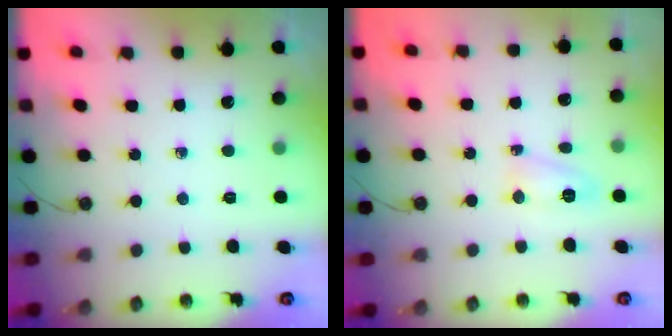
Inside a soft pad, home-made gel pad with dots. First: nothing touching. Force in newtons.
{"total": 5.2, "press": 5.1, "slide": 0.6}